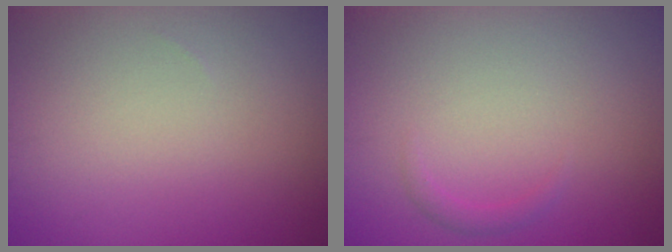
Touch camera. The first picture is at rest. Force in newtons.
{"total": 0.8, "press": 0.8, "slide": 0.1}